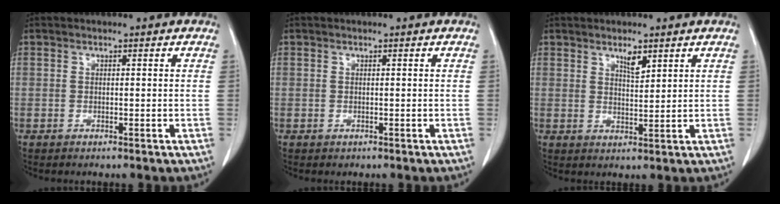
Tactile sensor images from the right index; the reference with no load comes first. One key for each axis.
{"total": 0.0}
{"total": 2.7, "fx": 1.9, "fy": 0.6, "fz": 1.8, "tx": -0.034, "ty": -0.004, "tz": 0.036}